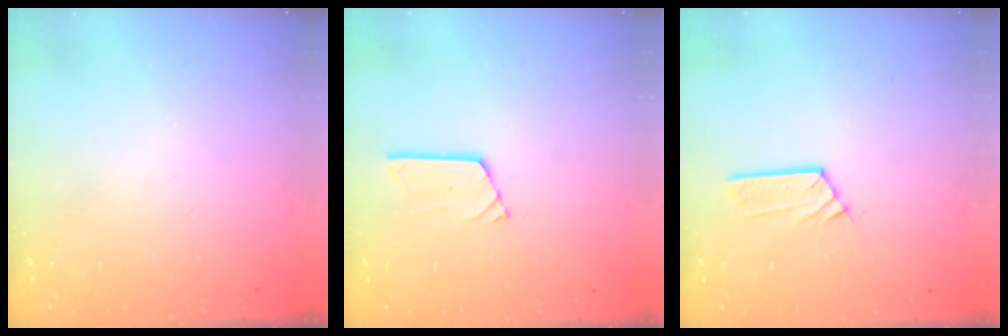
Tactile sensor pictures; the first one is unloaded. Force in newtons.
{"total": 3.2, "press": 3.2, "slide": 0.3}
{"total": 4.1, "press": 4.1, "slide": 0.1}